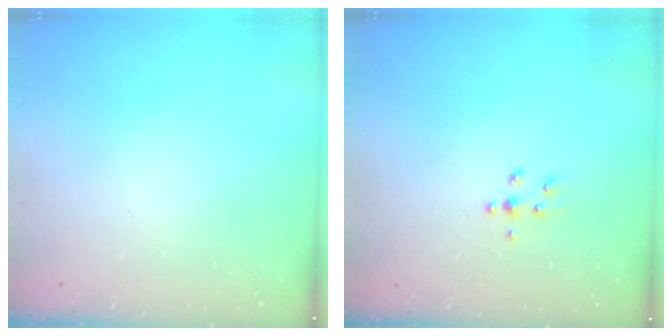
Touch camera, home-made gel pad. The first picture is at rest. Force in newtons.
{"total": 5.8, "press": 5.5, "slide": 2.0}